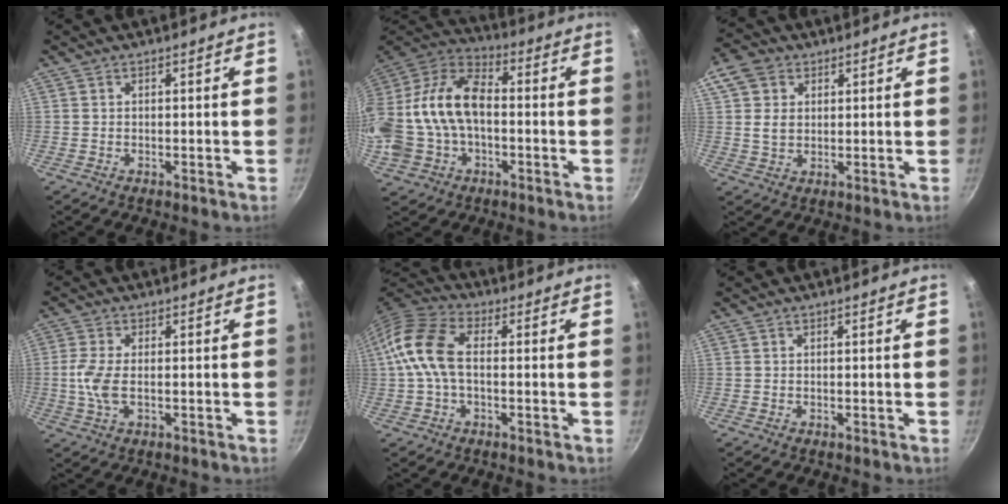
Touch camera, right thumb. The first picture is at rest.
{"total": 20.4, "force": [-1.4, 13.7, 15.1], "torque": [-0.305, 0.049, -0.029]}
{"total": 7.3, "force": [2.2, 5.7, 4.0], "torque": [-0.057, -0.002, 0.034]}
{"total": 5.5, "force": [-0.6, 2.6, 4.9], "torque": [-0.114, 0.001, -0.016]}
{"total": 11.3, "force": [0.1, 6.6, 9.2], "torque": [-0.185, 0.035, -0.015]}
{"total": 0.0}